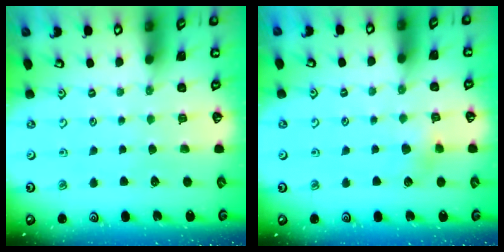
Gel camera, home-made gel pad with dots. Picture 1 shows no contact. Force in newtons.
{"total": 5.6, "press": 5.6, "slide": 0.4}